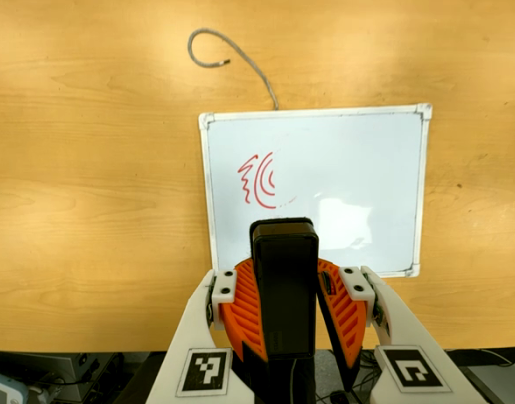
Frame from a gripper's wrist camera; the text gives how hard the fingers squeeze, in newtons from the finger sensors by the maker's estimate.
{"total": 10.4, "left": 10.2, "right": 10.7}